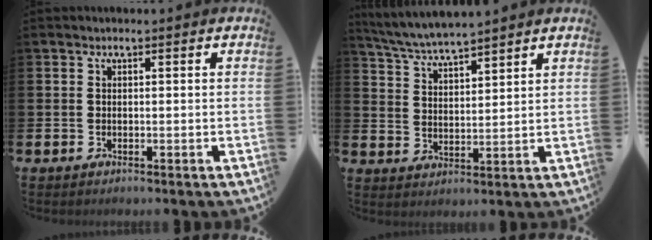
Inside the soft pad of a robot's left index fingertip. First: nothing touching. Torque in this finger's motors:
{"motor_torque": [0.12, -0.52, 0.23, 0.12]}